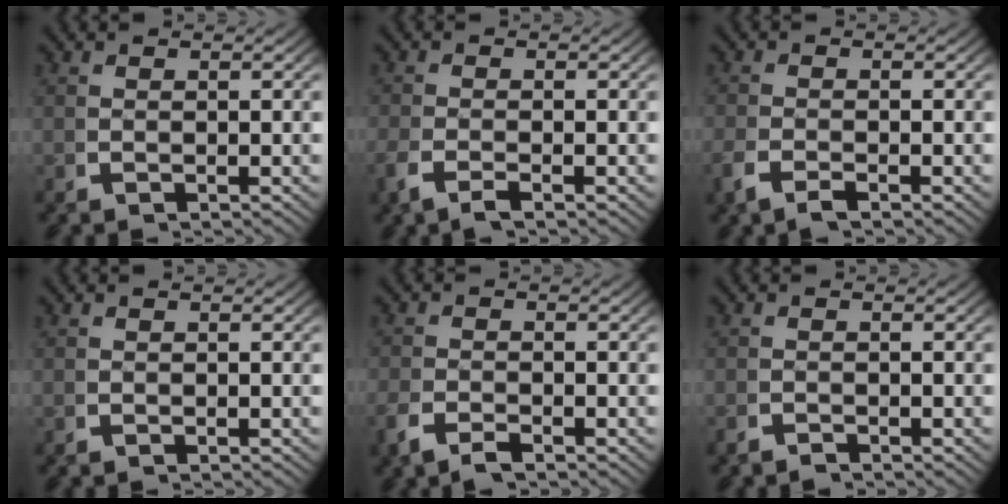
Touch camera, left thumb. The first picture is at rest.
{"total": 1.7, "force": [-1.1, 0.5, 1.3], "torque": [-0.034, -0.005, -0.022]}
{"total": 1.6, "force": [-1.1, 0.6, 1.0], "torque": [-0.026, -0.005, -0.025]}
{"total": 0.0}
{"total": 1.8, "force": [-1.4, 0.7, 0.9], "torque": [-0.023, -0.005, -0.030]}
{"total": 0.8, "force": [-0.8, 0.0, -0.1], "torque": [0.004, -0.006, -0.017]}